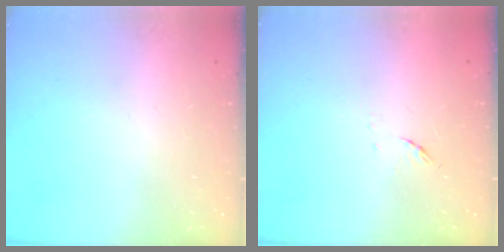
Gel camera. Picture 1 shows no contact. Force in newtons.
{"total": 4.8, "press": 4.7, "slide": 1.0}